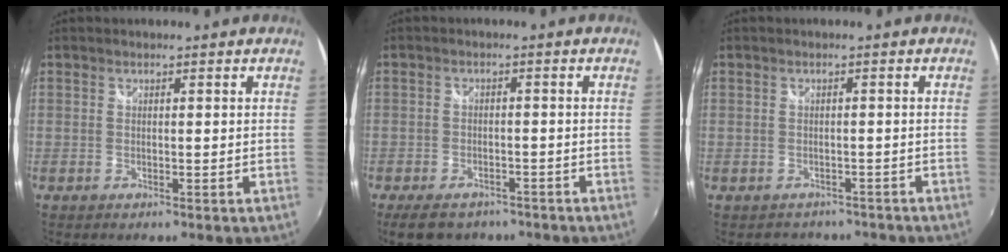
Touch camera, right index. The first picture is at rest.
{"total": 8.7, "force": [-6.5, 4.6, 3.5], "torque": [-0.082, -0.005, -0.095]}
{"total": 4.1, "force": [-3.0, 2.8, 0.4], "torque": [0.000, 0.010, -0.037]}